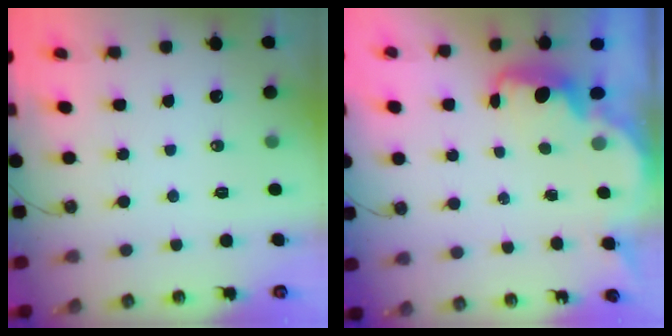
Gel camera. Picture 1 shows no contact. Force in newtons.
{"total": 2.2, "press": 2.1, "slide": 0.6}